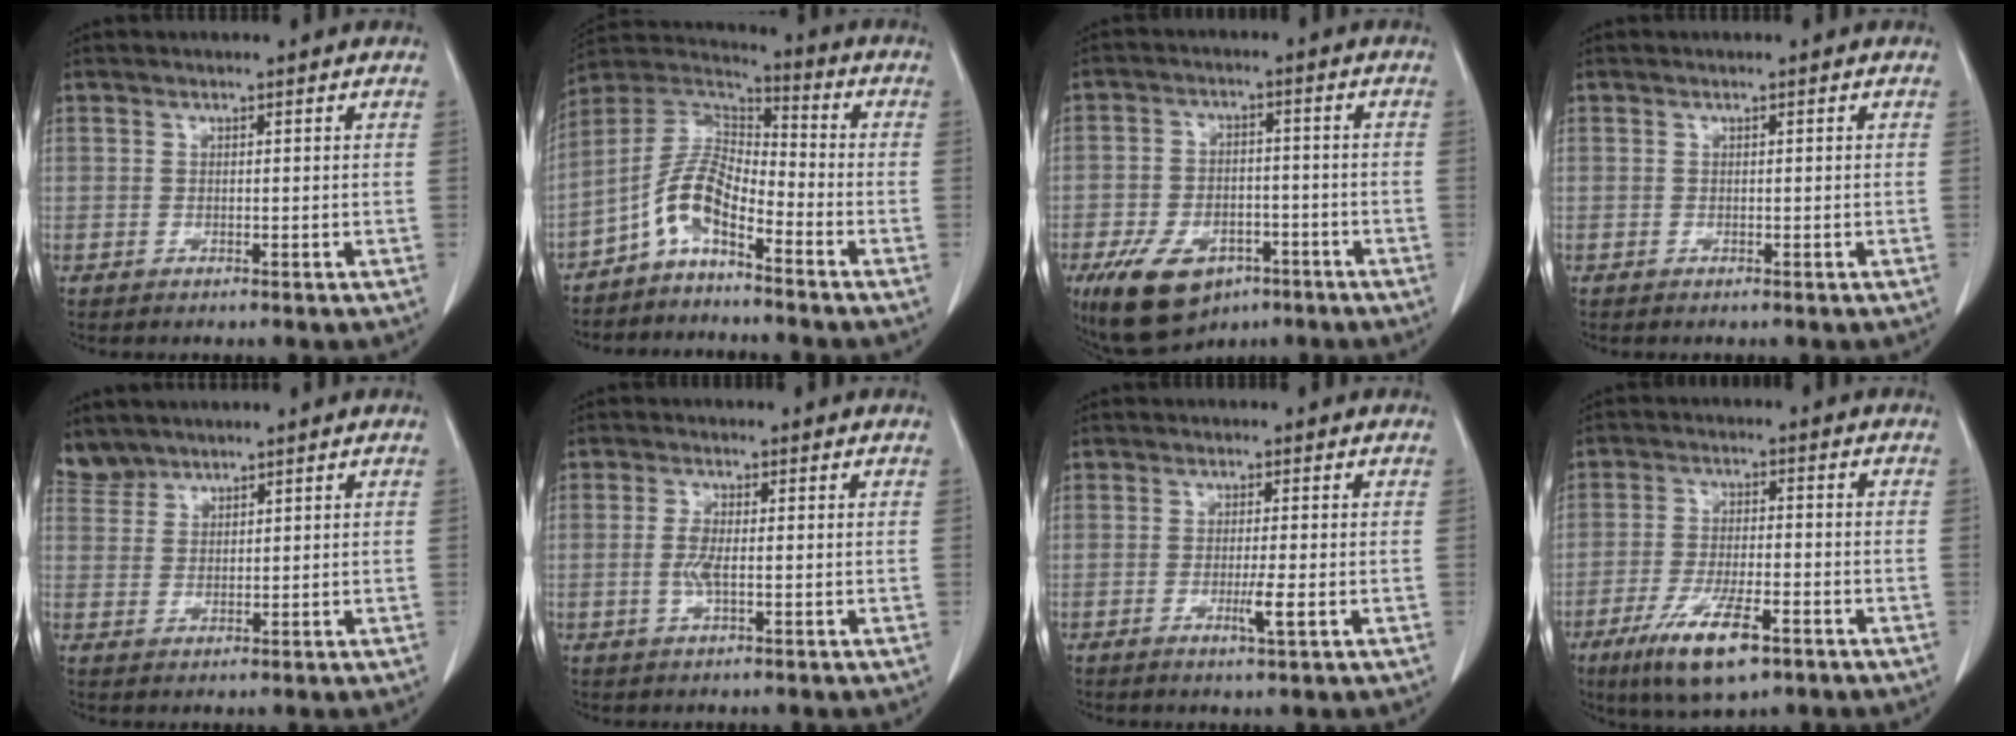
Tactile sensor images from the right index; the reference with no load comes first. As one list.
[{"total": 8.2, "force": [-4.9, 2.5, 6.1], "torque": [-0.132, 0.027, -0.100]}, {"total": 11.8, "force": [-7.0, 6.5, 6.9], "torque": [-0.127, 0.000, -0.107]}, {"total": 0.0}, {"total": 3.3, "force": [3.1, 0.9, -0.2], "torque": [0.000, 0.012, 0.068]}, {"total": 2.8, "force": [-0.3, 0.7, 2.7], "torque": [-0.065, -0.002, -0.006]}, {"total": 2.9, "force": [-0.9, -0.2, 2.8], "torque": [-0.050, -0.006, -0.013]}, {"total": 10.4, "force": [-5.9, 2.2, 8.3], "torque": [-0.160, -0.021, -0.095]}]